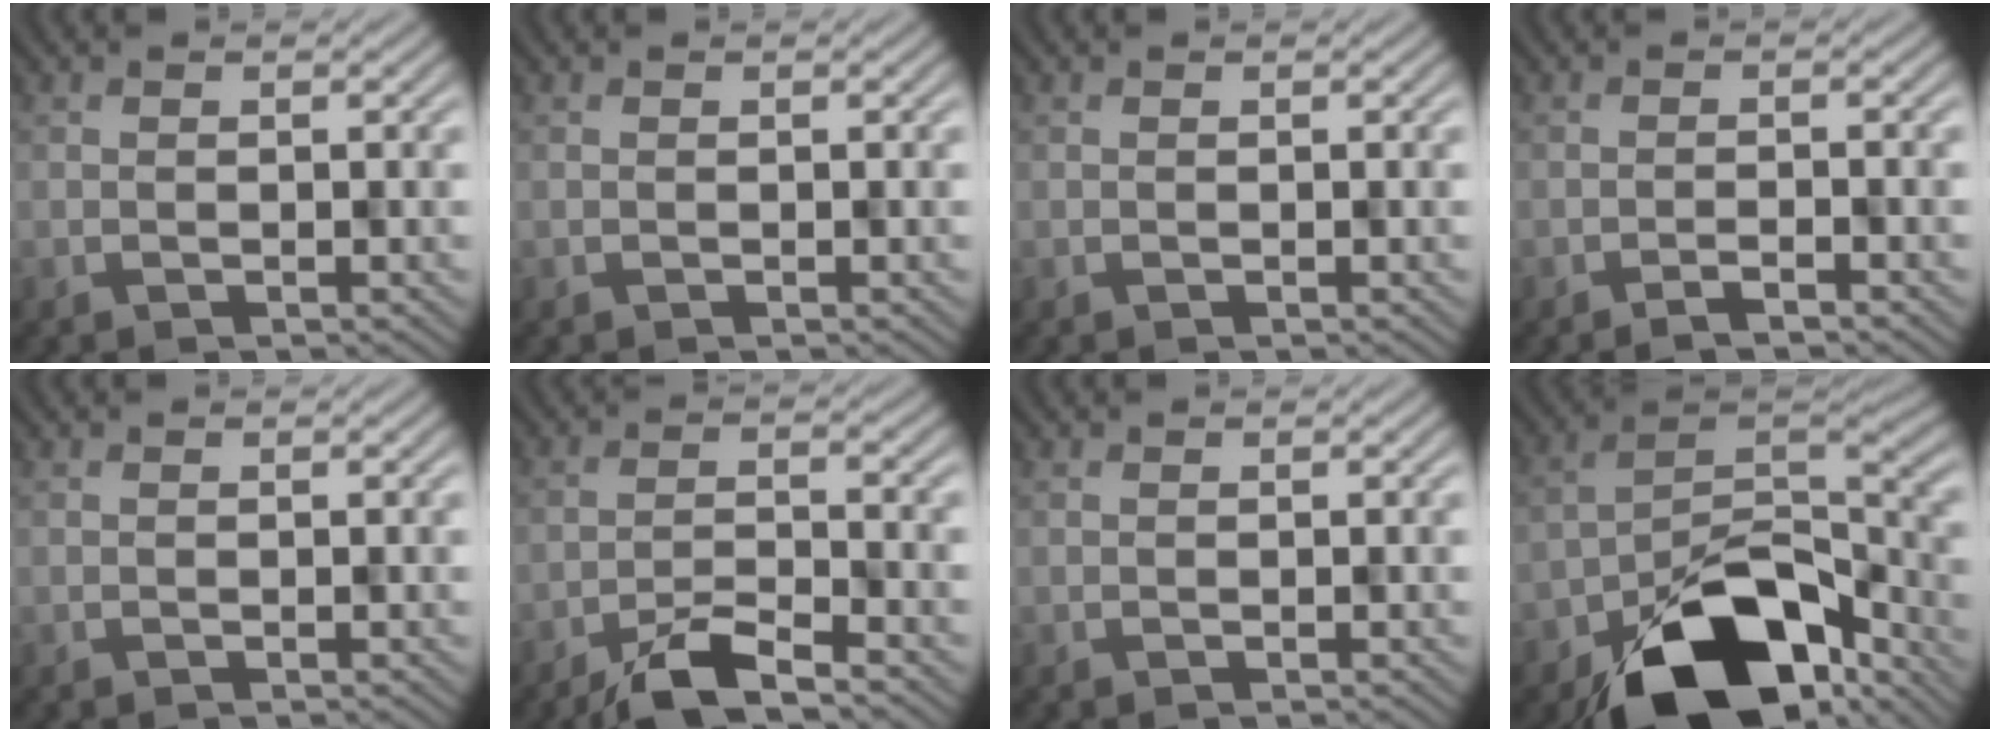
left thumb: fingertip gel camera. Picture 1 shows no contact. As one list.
[{"total": 0.0}, {"total": 0.0}, {"total": 1.6, "force": [-1.3, 0.0, 1.1], "torque": [-0.018, 0.006, -0.024]}, {"total": 0.0}, {"total": 6.3, "force": [-4.7, 1.3, 4.1], "torque": [-0.070, -0.001, -0.091]}, {"total": 0.0}, {"total": 16.2, "force": [-10.2, 8.1, 9.6], "torque": [-0.168, -0.032, -0.167]}]